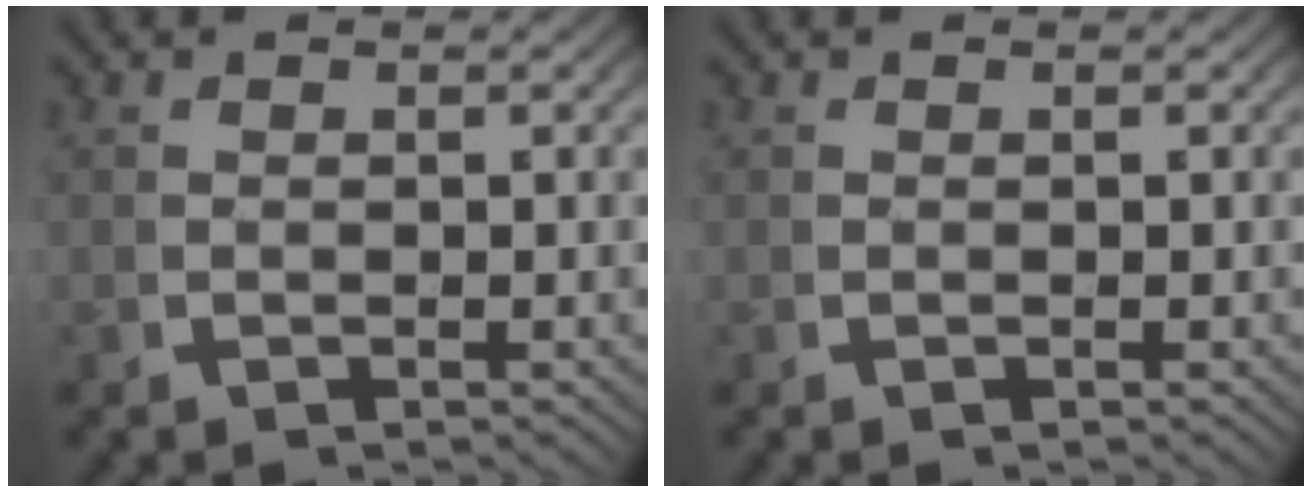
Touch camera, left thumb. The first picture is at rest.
{"total": 0.0}